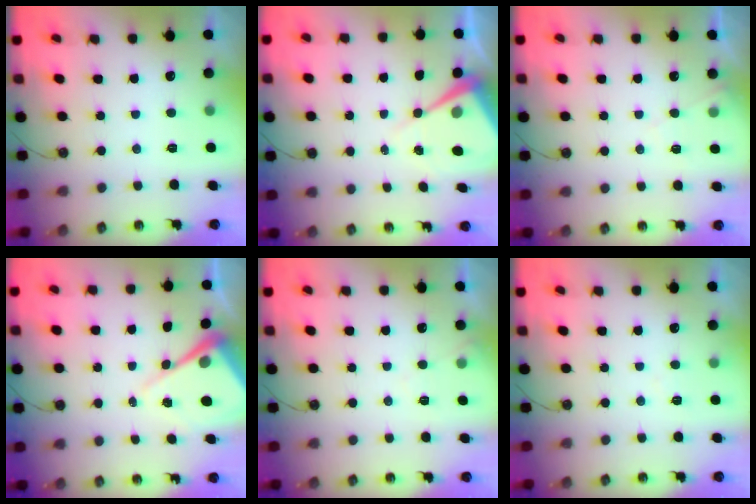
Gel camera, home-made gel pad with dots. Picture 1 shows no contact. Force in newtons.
{"total": 8.8, "press": 8.7, "slide": 0.7}
{"total": 4.9, "press": 4.9, "slide": 0.7}
{"total": 9.5, "press": 9.5, "slide": 1.0}
{"total": 4.6, "press": 4.5, "slide": 0.6}
{"total": 3.3, "press": 3.3, "slide": 0.6}